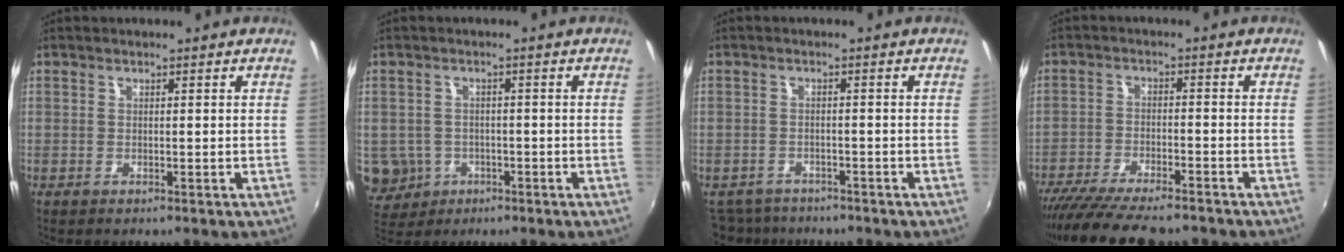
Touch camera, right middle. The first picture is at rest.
{"total": 6.5, "force": [-1.9, 5.9, 1.8], "torque": [-0.055, 0.001, -0.019]}
{"total": 6.4, "force": [-5.6, 2.8, 1.3], "torque": [-0.043, -0.010, -0.089]}
{"total": 14.2, "force": [-12.1, 2.9, 6.9], "torque": [-0.147, -0.039, -0.197]}